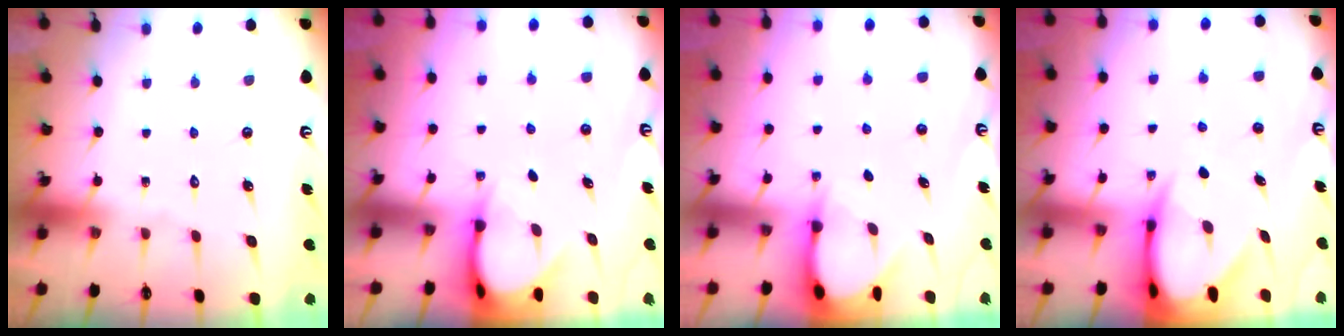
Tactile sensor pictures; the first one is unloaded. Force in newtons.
{"total": 4.3, "press": 4.3, "slide": 0.3}
{"total": 3.1, "press": 3.1, "slide": 0.3}
{"total": 6.2, "press": 6.1, "slide": 0.7}